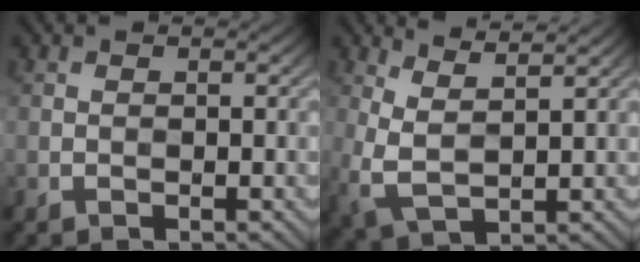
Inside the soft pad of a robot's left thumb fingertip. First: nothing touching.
{"total": 5.5, "force": [3.1, 1.9, 4.1], "torque": [-0.109, -0.001, 0.064]}